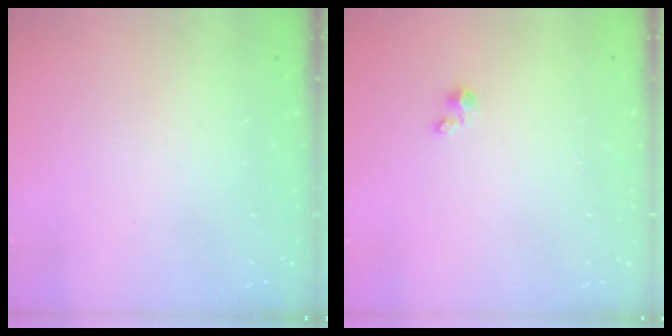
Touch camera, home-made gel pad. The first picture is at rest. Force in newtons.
{"total": 0.8, "press": 0.7, "slide": 0.3}